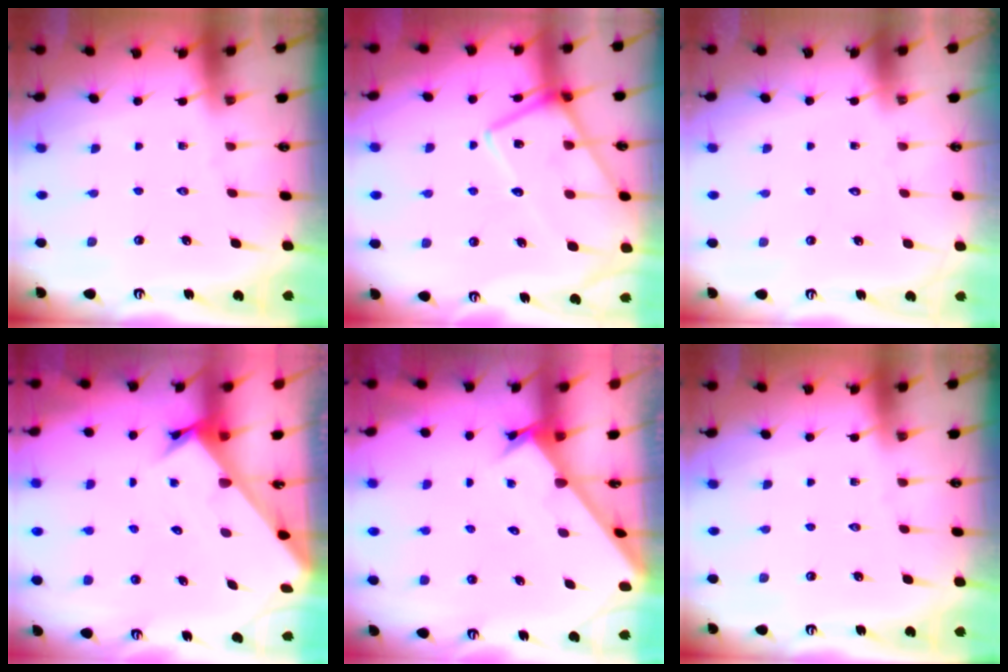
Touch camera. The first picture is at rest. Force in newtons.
{"total": 16.8, "press": 16.7, "slide": 1.2}
{"total": 1.7, "press": 1.7, "slide": 0.1}
{"total": 2.6, "press": 2.6, "slide": 0.2}
{"total": 2.4, "press": 2.4, "slide": 0.1}
{"total": 0.0}